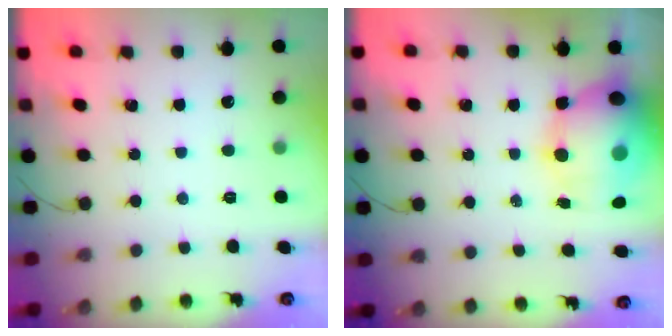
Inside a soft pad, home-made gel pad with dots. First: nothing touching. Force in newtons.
{"total": 18.5, "press": 17.9, "slide": 4.9}